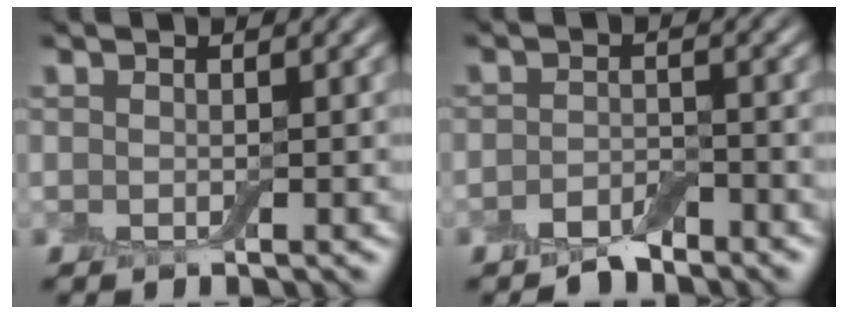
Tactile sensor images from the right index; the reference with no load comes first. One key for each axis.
{"total": 2.4, "fx": -1.9, "fy": 0.9, "fz": 1.1, "tx": -0.017, "ty": 0.005, "tz": -0.038}